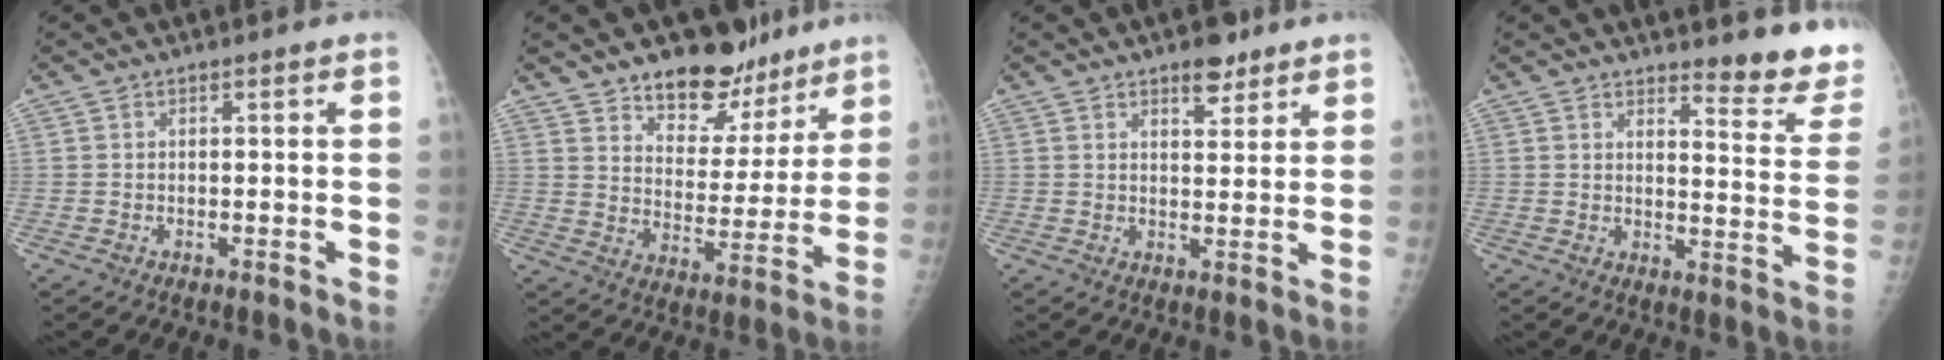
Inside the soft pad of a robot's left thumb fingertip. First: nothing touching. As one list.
[{"total": 14.3, "force": [10.9, 7.6, 5.2], "torque": [-0.017, -0.068, 0.171]}, {"total": 5.0, "force": [3.5, 2.3, 2.7], "torque": [-0.022, -0.021, 0.052]}, {"total": 10.8, "force": [9.9, 2.0, 3.9], "torque": [-0.019, -0.101, 0.104]}]